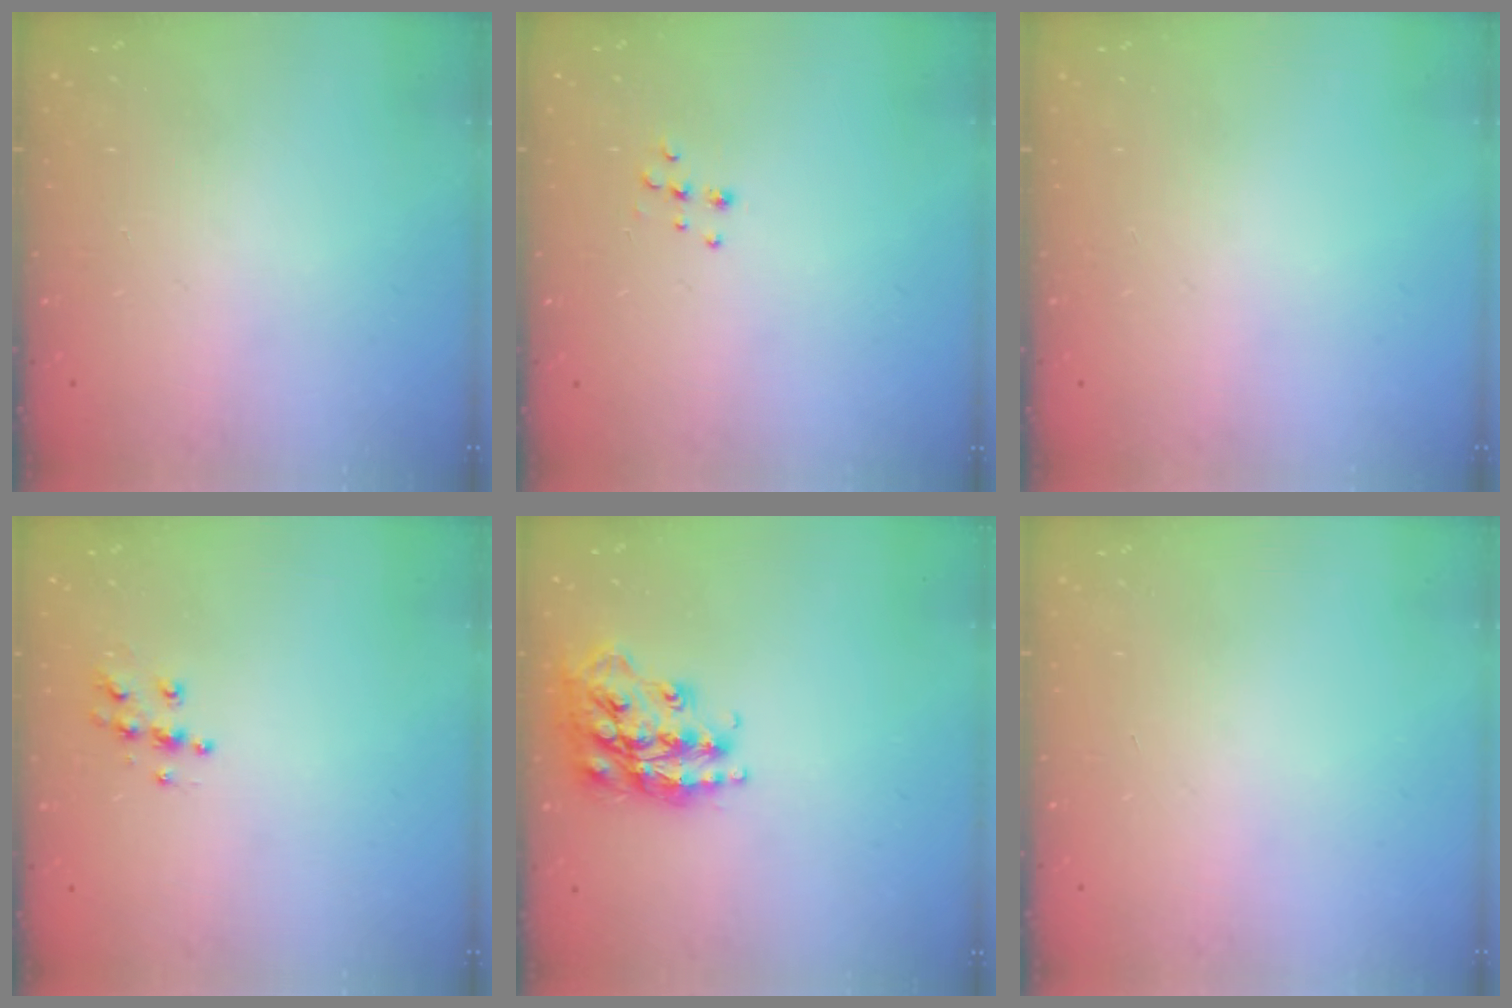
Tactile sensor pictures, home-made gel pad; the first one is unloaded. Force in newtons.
{"total": 7.0, "press": 6.9, "slide": 0.6}
{"total": 0.0}
{"total": 6.6, "press": 6.6, "slide": 0.3}
{"total": 18.4, "press": 18.4, "slide": 1.2}
{"total": 0.0}